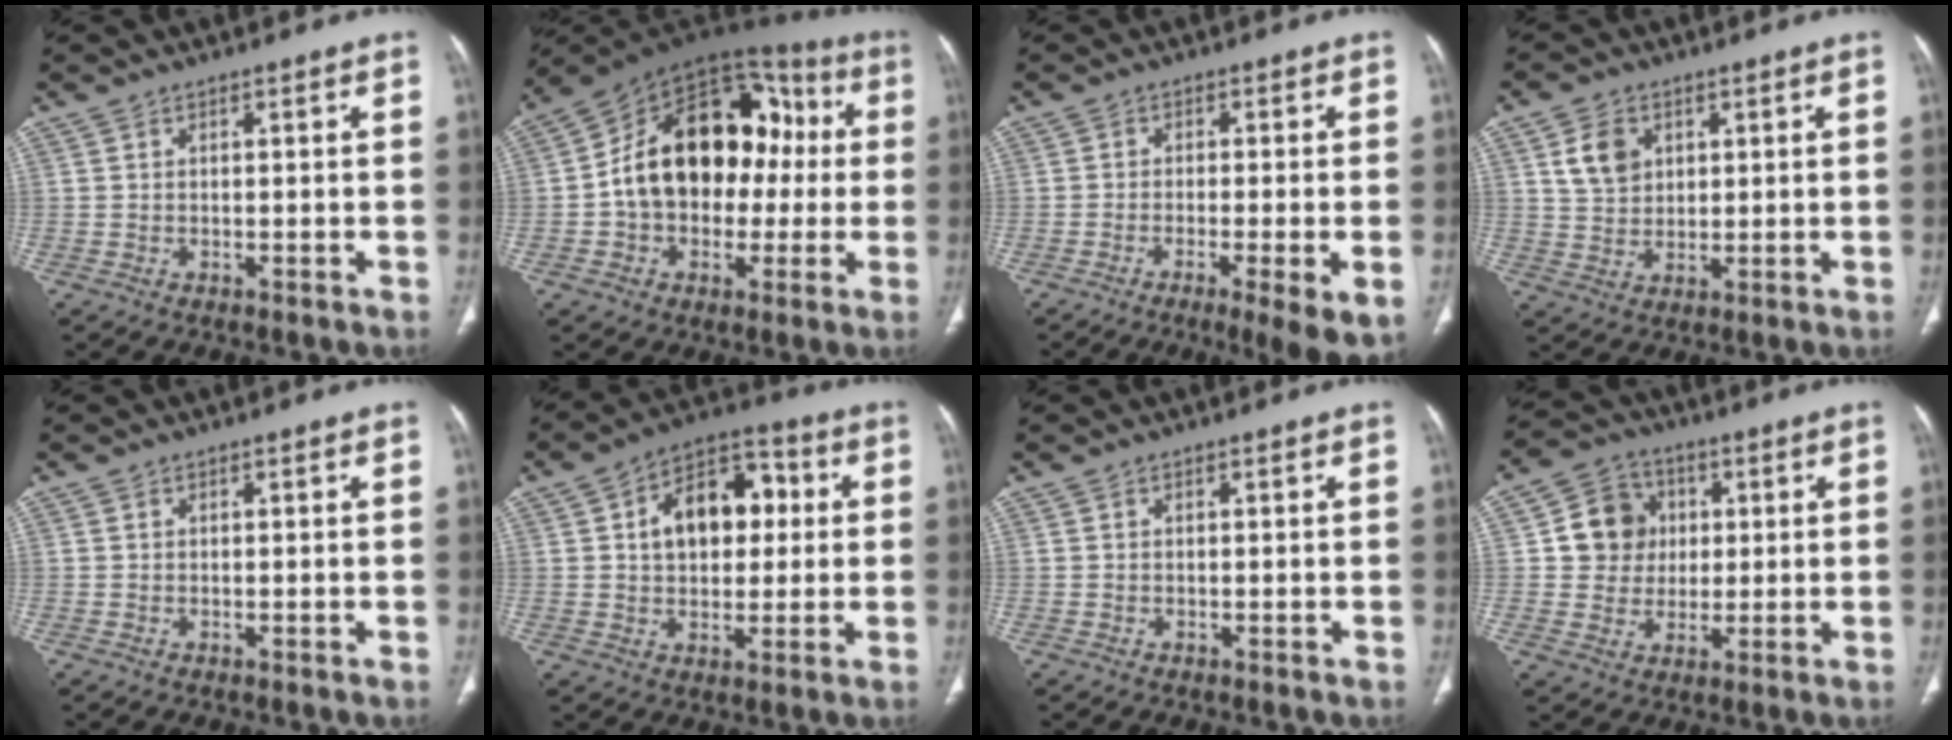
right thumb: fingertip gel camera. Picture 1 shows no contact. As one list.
[{"total": 22.4, "force": [0.1, 15.4, 16.2], "torque": [-0.227, 0.055, 0.000]}, {"total": 8.4, "force": [-3.6, 1.2, 7.4], "torque": [-0.115, -0.012, -0.058]}, {"total": 6.4, "force": [2.4, 4.8, 3.4], "torque": [-0.043, -0.011, 0.050]}, {"total": 0.0}, {"total": 13.9, "force": [2.5, 9.1, 10.2], "torque": [-0.122, 0.023, 0.031]}, {"total": 0.0}, {"total": 9.5, "force": [1.6, 8.7, 3.5], "torque": [-0.021, 0.001, 0.023]}]